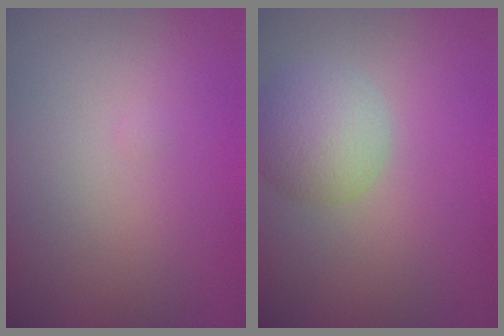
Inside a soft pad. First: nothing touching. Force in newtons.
{"total": 4.3, "press": 4.3, "slide": 0.3}